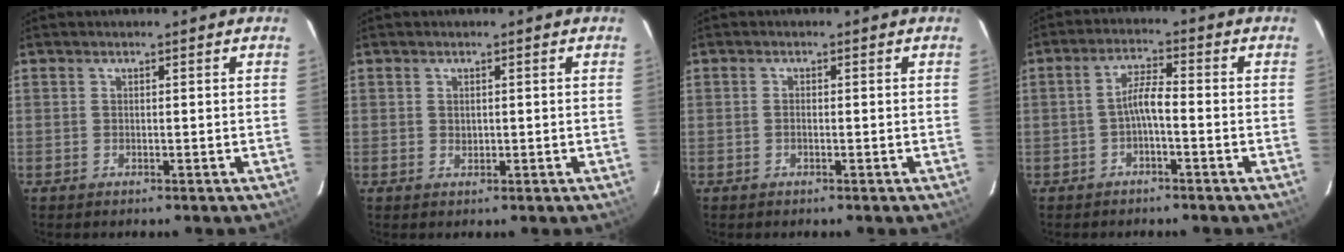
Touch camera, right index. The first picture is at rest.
{"total": 1.0, "force": [0.2, 0.9, 0.4], "torque": [-0.005, 0.003, 0.005]}
{"total": 0.9, "force": [-0.2, 0.5, 0.7], "torque": [-0.015, 0.003, -0.006]}
{"total": 3.7, "force": [-1.5, 0.6, 3.3], "torque": [-0.068, 0.011, -0.029]}